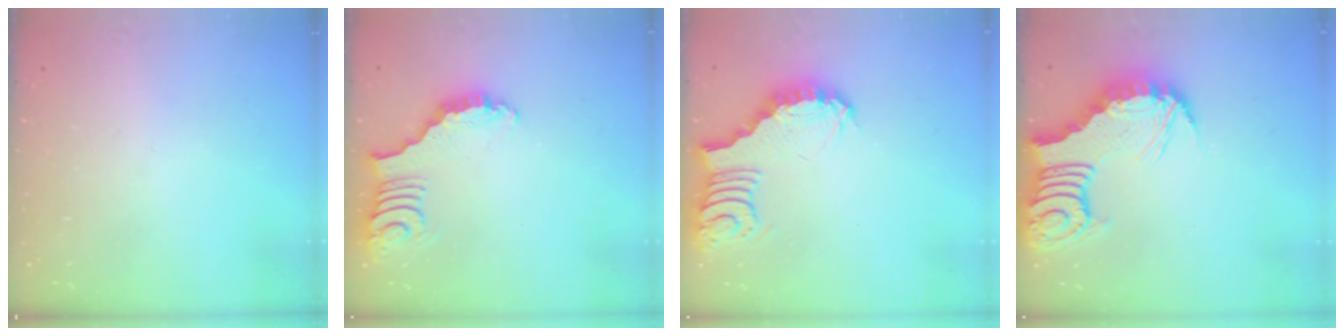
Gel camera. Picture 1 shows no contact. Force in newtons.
{"total": 3.5, "press": 3.5, "slide": 0.7}
{"total": 3.7, "press": 3.6, "slide": 0.6}
{"total": 10.0, "press": 10.0, "slide": 0.9}